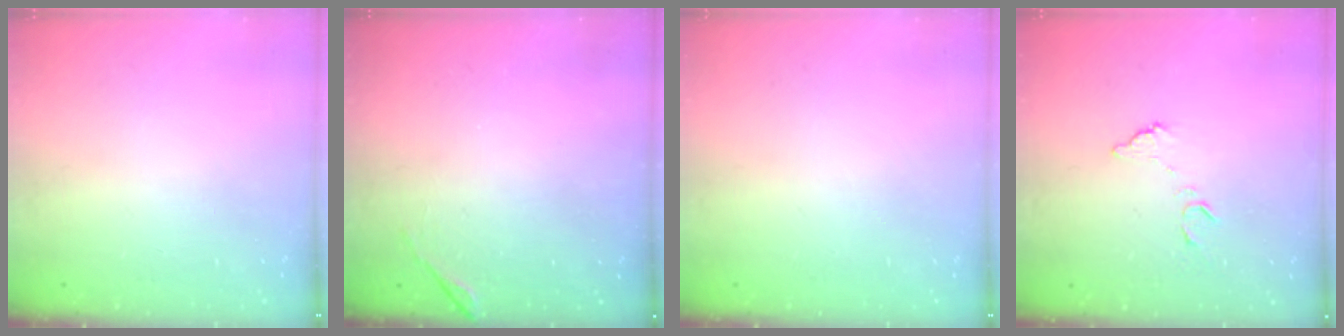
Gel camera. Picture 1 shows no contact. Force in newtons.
{"total": 5.1, "press": 5.1, "slide": 0.2}
{"total": 0.0}
{"total": 6.5, "press": 6.4, "slide": 0.7}